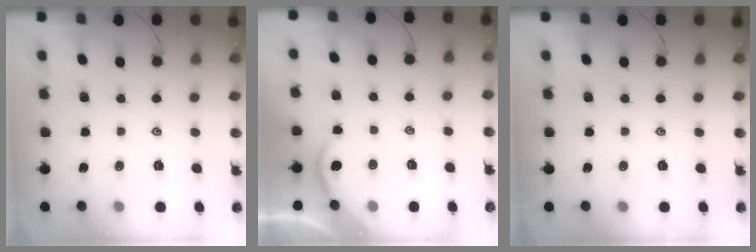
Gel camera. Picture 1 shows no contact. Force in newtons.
{"total": 1.7, "press": 1.7, "slide": 0.3}
{"total": 0.0}